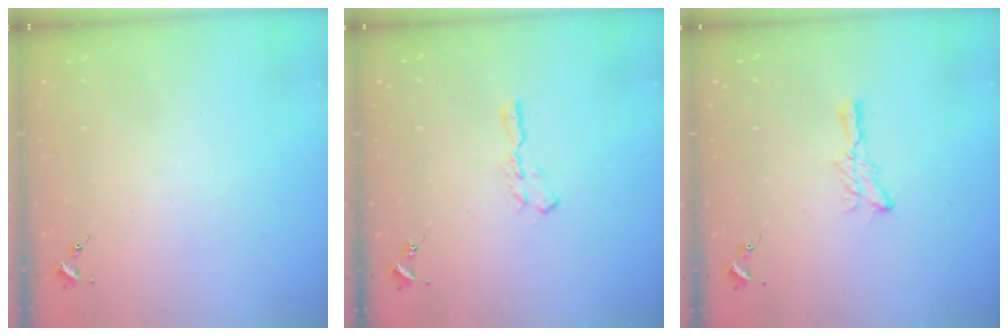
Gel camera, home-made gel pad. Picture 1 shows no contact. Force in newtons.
{"total": 5.8, "press": 5.8, "slide": 0.5}
{"total": 6.1, "press": 6.0, "slide": 0.7}